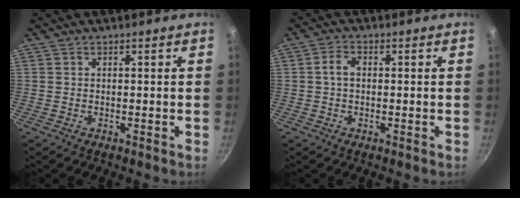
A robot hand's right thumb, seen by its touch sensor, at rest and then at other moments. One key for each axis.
{"total": 3.0, "fx": 0.1, "fy": 2.0, "fz": 2.2, "tx": -0.040, "ty": 0.009, "tz": -0.002}